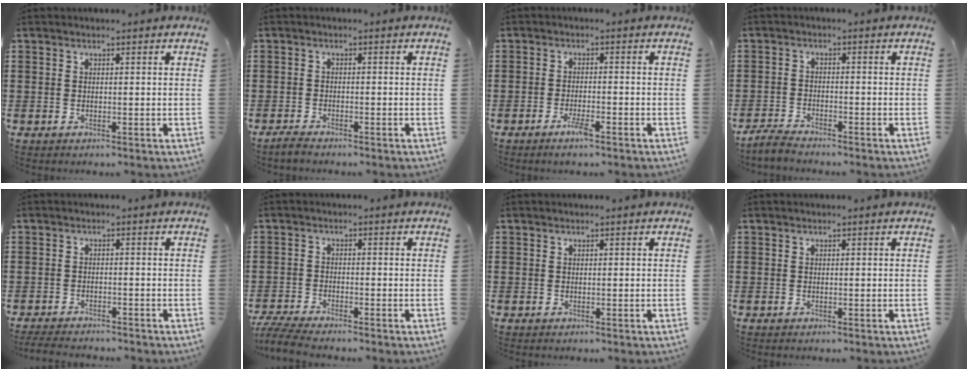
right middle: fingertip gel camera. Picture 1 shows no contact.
{"total": 1.4, "force": [-1.3, 0.1, 0.5], "torque": [-0.012, -0.002, -0.025]}
{"total": 3.0, "force": [-1.9, 0.4, 2.3], "torque": [-0.044, -0.001, -0.035]}
{"total": 2.8, "force": [-2.7, 0.1, 0.6], "torque": [-0.029, -0.002, -0.060]}
{"total": 2.4, "force": [-2.4, 0.1, 0.4], "torque": [-0.018, -0.006, -0.050]}
{"total": 4.0, "force": [-3.7, 0.0, 1.5], "torque": [-0.045, -0.015, -0.077]}
{"total": 0.0}
{"total": 0.0}